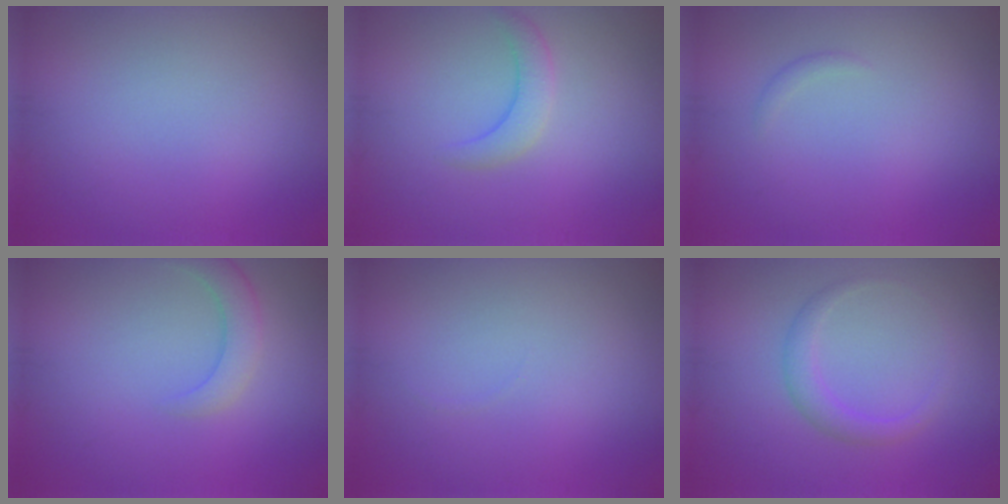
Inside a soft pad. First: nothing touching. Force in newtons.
{"total": 2.2, "press": 2.2, "slide": 0.2}
{"total": 0.6, "press": 0.5, "slide": 0.1}
{"total": 2.5, "press": 2.5, "slide": 0.2}
{"total": 0.0}
{"total": 2.0, "press": 2.0, "slide": 0.0}